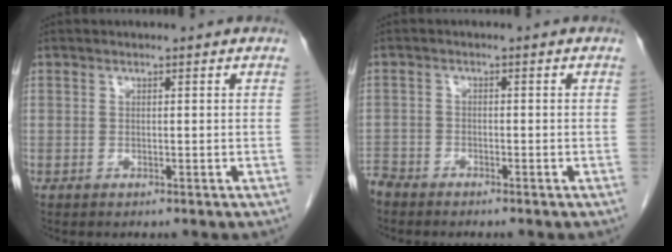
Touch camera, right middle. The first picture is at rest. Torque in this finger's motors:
{"motor_torque": [0.58, -0.74, 0.07, 0.05]}